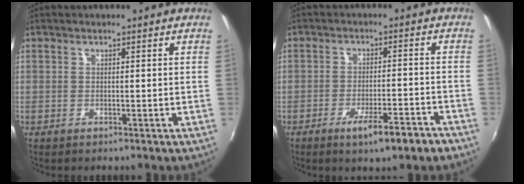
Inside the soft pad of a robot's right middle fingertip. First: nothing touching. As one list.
[{"total": 7.6, "force": [-5.0, 1.2, 5.6], "torque": [-0.098, -0.012, -0.069]}]